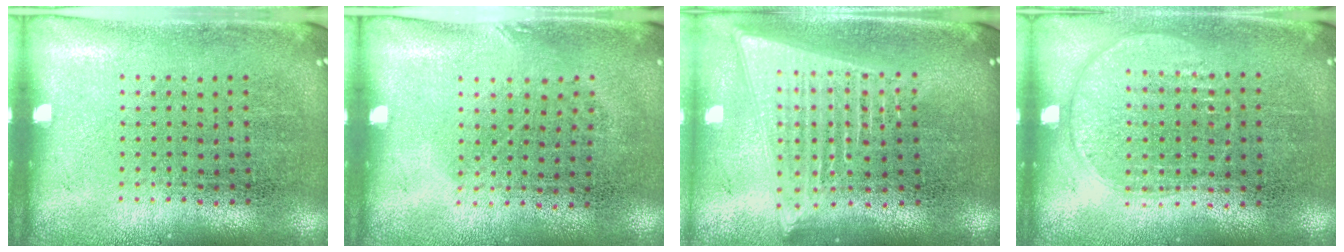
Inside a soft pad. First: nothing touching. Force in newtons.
{"total": 0.8, "press": 0.6, "slide": 0.5}
{"total": 2.0, "press": 1.8, "slide": 0.9}
{"total": 1.0, "press": 0.9, "slide": 0.4}